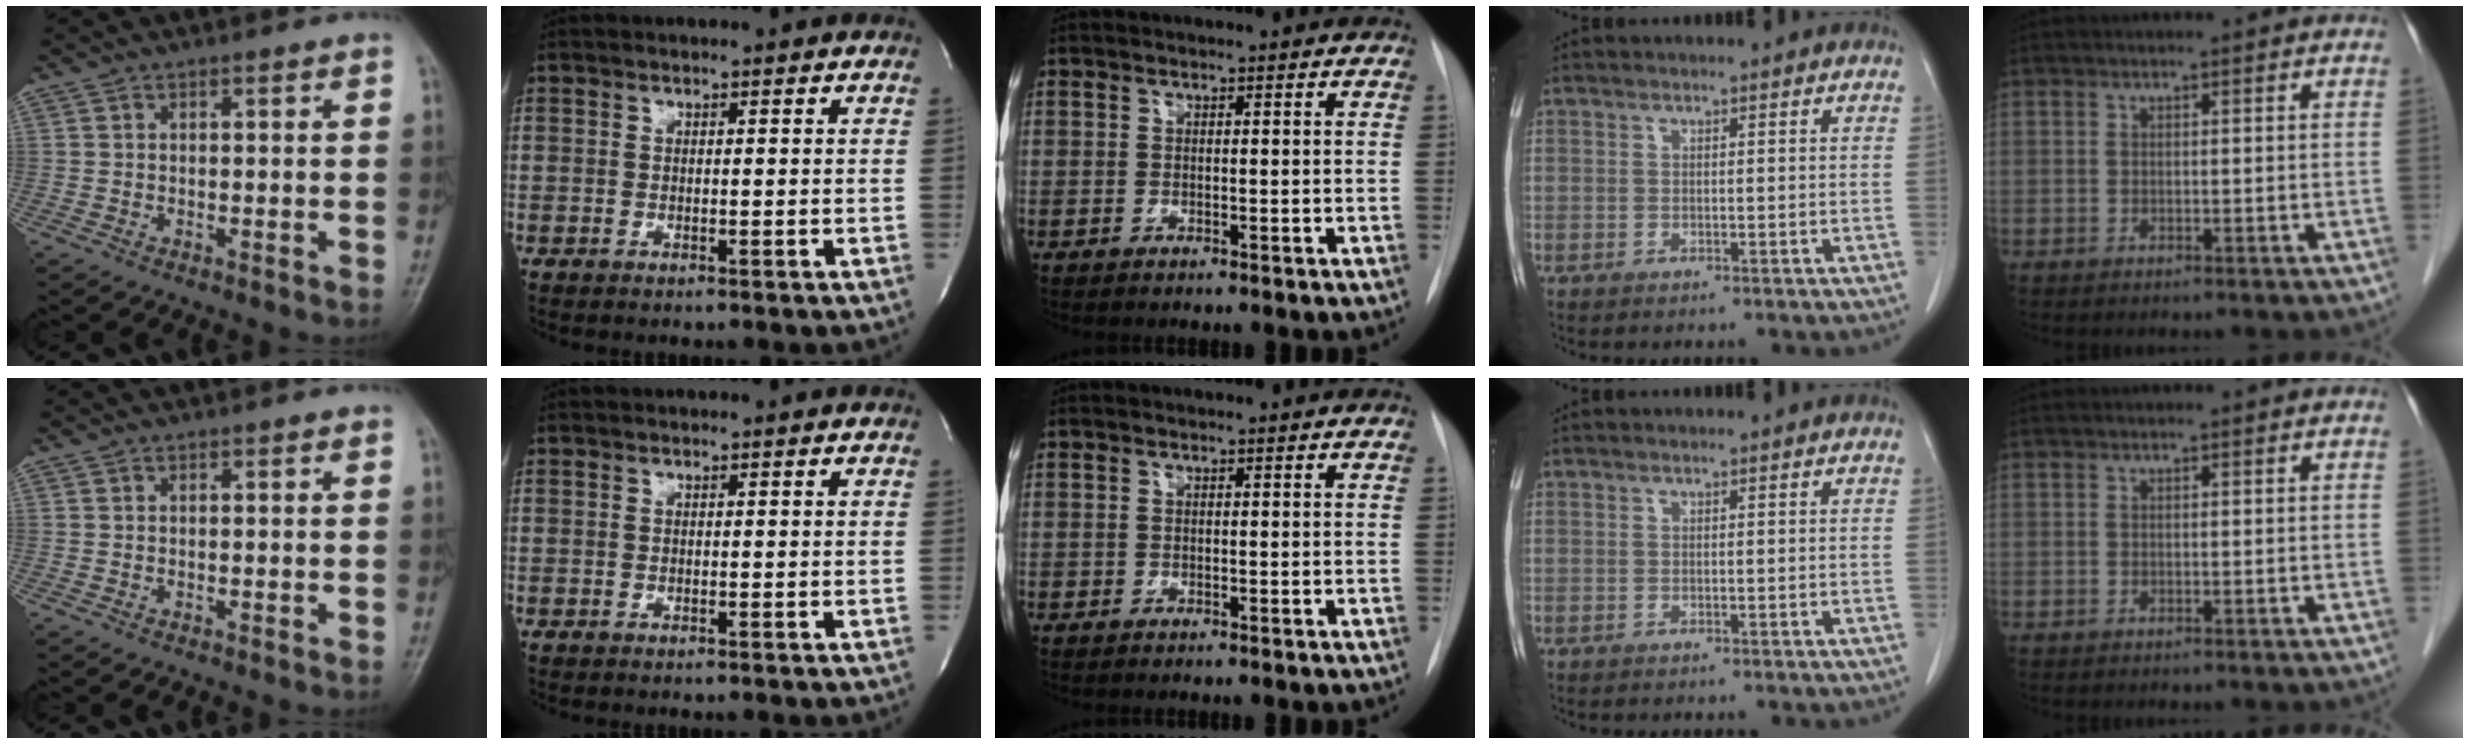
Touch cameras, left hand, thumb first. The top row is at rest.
{}